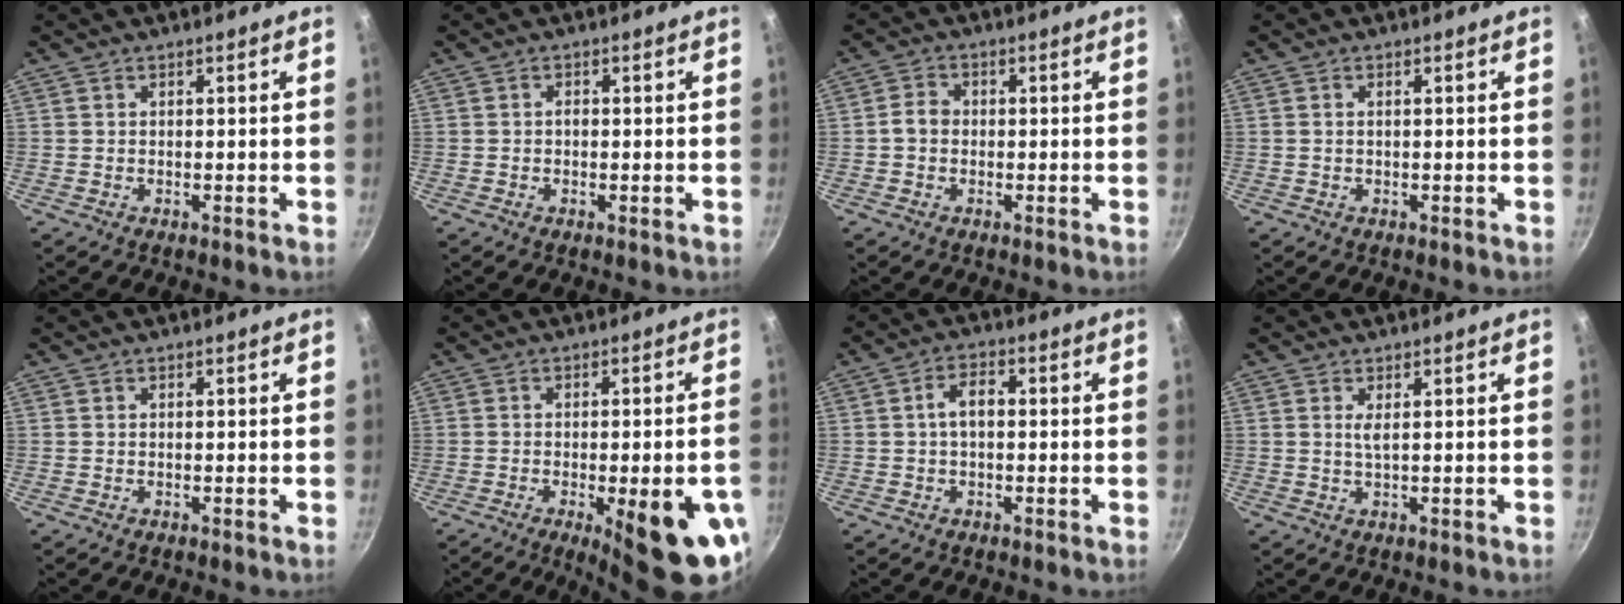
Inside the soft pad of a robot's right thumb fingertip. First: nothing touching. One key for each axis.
{"total": 1.2, "fx": -0.1, "fy": 0.6, "fz": 1.0, "tx": -0.017, "ty": 0.003, "tz": -0.005}
{"total": 3.1, "fx": -0.4, "fy": 2.5, "fz": 1.7, "tx": -0.024, "ty": 0.014, "tz": -0.014}
{"total": 0.7, "fx": 0.0, "fy": 0.2, "fz": 0.6, "tx": -0.014, "ty": 0.004, "tz": 0.001}
{"total": 0.0}
{"total": 16.2, "fx": -5.7, "fy": 4.5, "fz": 14.5, "tx": -0.166, "ty": 0.009, "tz": -0.069}
{"total": 4.3, "fx": 0.0, "fy": 2.5, "fz": 3.5, "tx": -0.057, "ty": 0.018, "tz": -0.006}
{"total": 1.6, "fx": 0.5, "fy": 0.2, "fz": 1.5, "tx": -0.034, "ty": -0.002, "tz": 0.010}